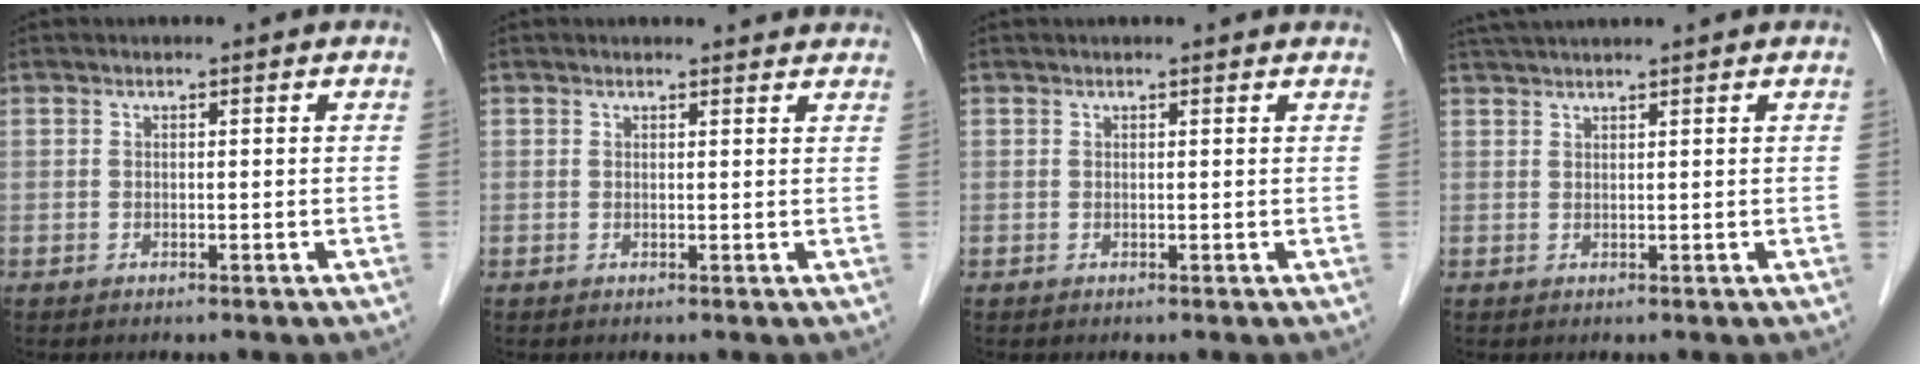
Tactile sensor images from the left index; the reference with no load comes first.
{"total": 3.4, "force": [3.3, 0.6, 0.4], "torque": [-0.008, 0.002, 0.025]}
{"total": 2.8, "force": [2.6, 0.4, 0.8], "torque": [-0.012, 0.020, 0.023]}
{"total": 4.4, "force": [3.9, -0.7, 2.0], "torque": [-0.029, 0.033, 0.072]}